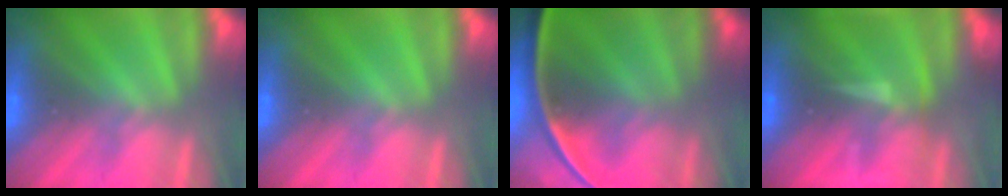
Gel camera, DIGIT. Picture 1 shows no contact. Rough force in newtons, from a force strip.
{"total": 0.0}
{"total": 7.2}
{"total": 7.8}